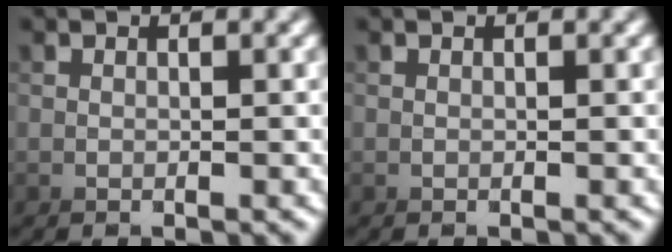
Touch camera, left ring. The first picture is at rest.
{"total": 0.0}